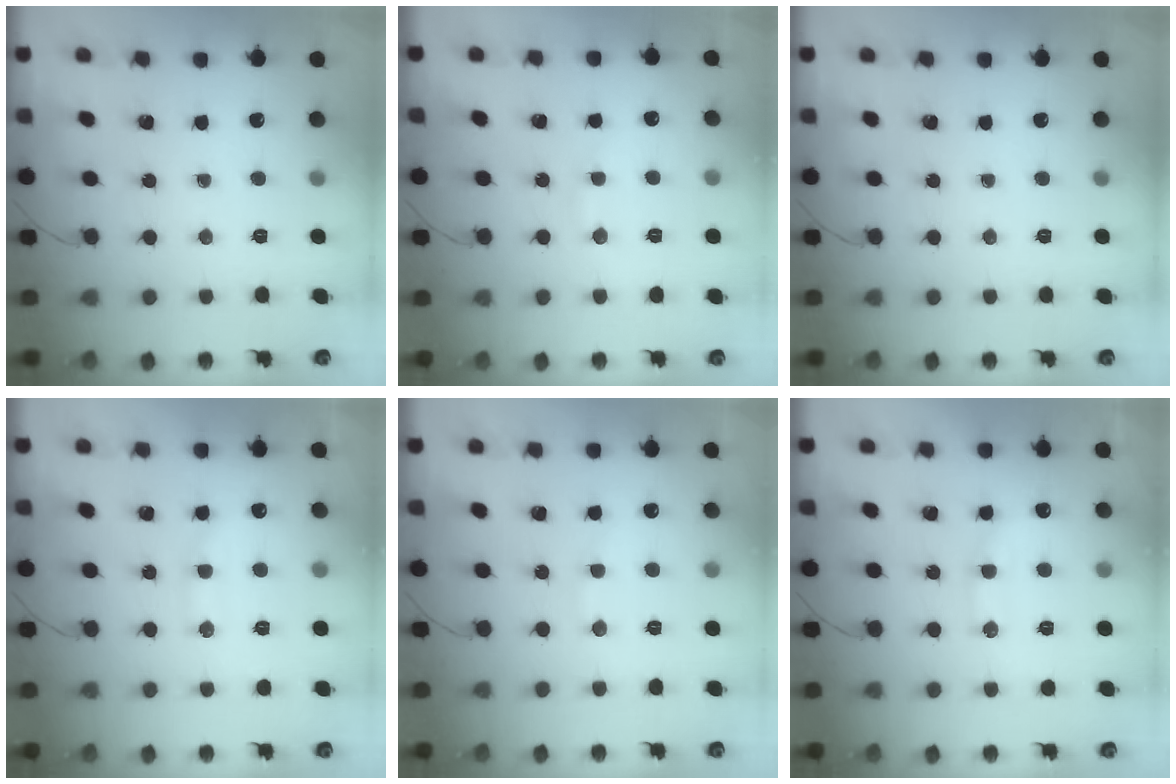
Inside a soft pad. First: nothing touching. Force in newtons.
{"total": 7.4, "press": 7.2, "slide": 1.6}
{"total": 0.0}
{"total": 10.9, "press": 10.9, "slide": 1.0}
{"total": 6.9, "press": 6.8, "slide": 1.4}
{"total": 12.6, "press": 12.6, "slide": 1.0}